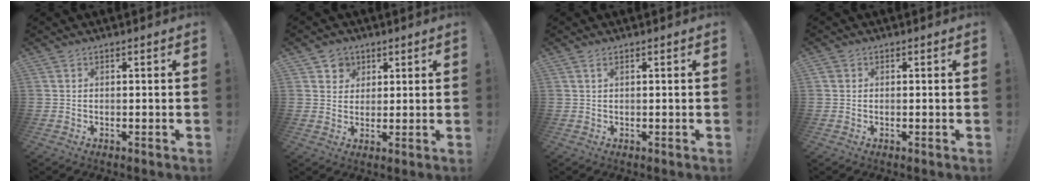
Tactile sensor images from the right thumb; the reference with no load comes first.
{"total": 4.9, "force": [2.2, 4.3, 0.6], "torque": [-0.002, -0.014, 0.040]}
{"total": 0.9, "force": [0.4, 0.0, 0.8], "torque": [-0.017, 0.000, 0.006]}
{"total": 0.8, "force": [0.3, 0.8, 0.1], "torque": [-0.001, 0.002, 0.005]}